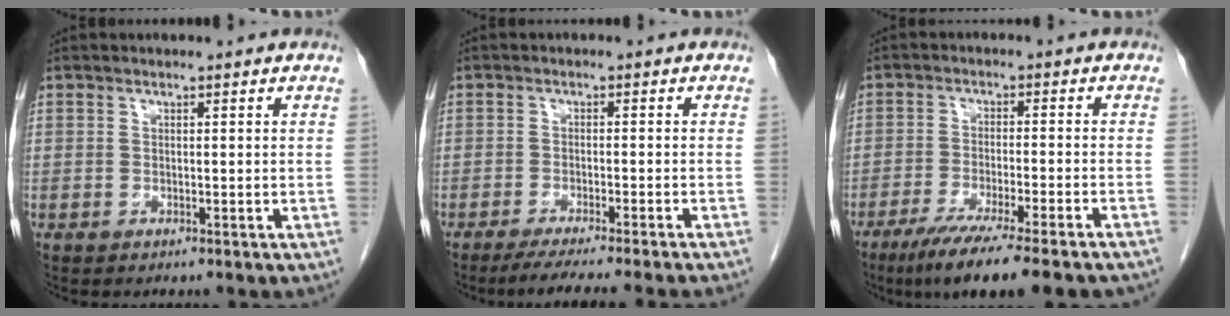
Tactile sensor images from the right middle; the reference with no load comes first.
{"total": 9.9, "force": [-8.5, -1.4, 4.9], "torque": [-0.045, -0.025, -0.124]}
{"total": 13.0, "force": [-10.1, 0.1, 8.3], "torque": [-0.127, -0.036, -0.153]}